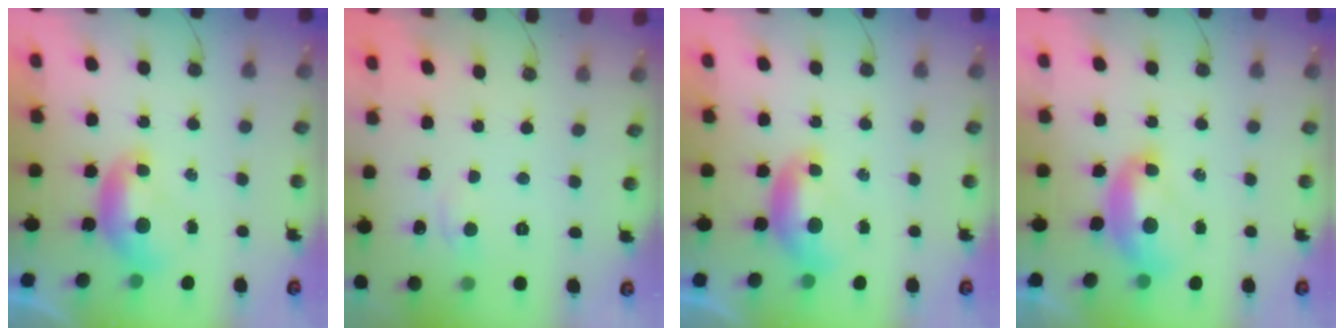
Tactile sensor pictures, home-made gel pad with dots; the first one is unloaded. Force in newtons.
{"total": 0.8, "press": 0.2, "slide": 0.7}
{"total": 0.0}
{"total": 2.1, "press": 2.0, "slide": 0.7}